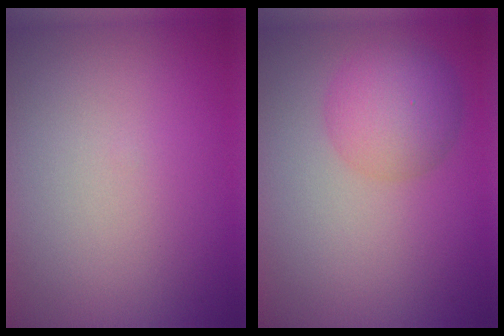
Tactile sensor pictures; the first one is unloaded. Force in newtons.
{"total": 4.3, "press": 4.3, "slide": 0.1}